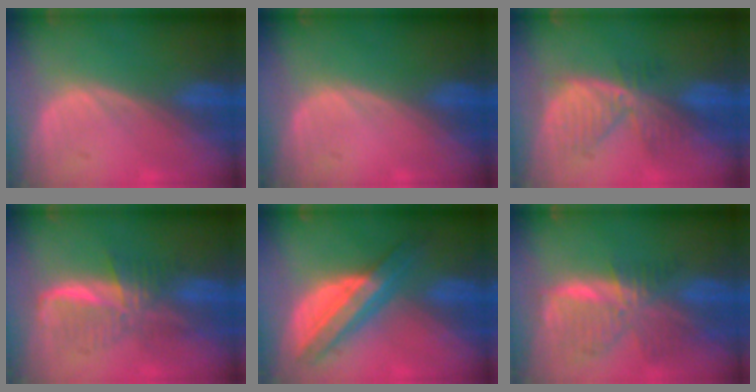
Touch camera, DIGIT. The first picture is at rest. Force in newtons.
{"total": 0.0}
{"total": 6.5, "press": 6.2, "slide": 2.1}
{"total": 6.2, "press": 6.2, "slide": 0.4}
{"total": 8.0, "press": 8.0, "slide": 0.6}
{"total": 8.5, "press": 7.4, "slide": 4.2}